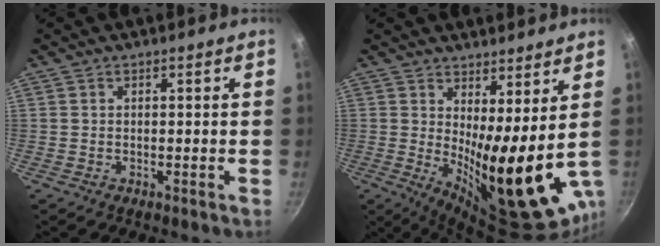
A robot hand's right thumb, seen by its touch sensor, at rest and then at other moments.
{"total": 17.2, "force": [3.6, 5.1, 16.0], "torque": [-0.210, -0.057, 0.066]}